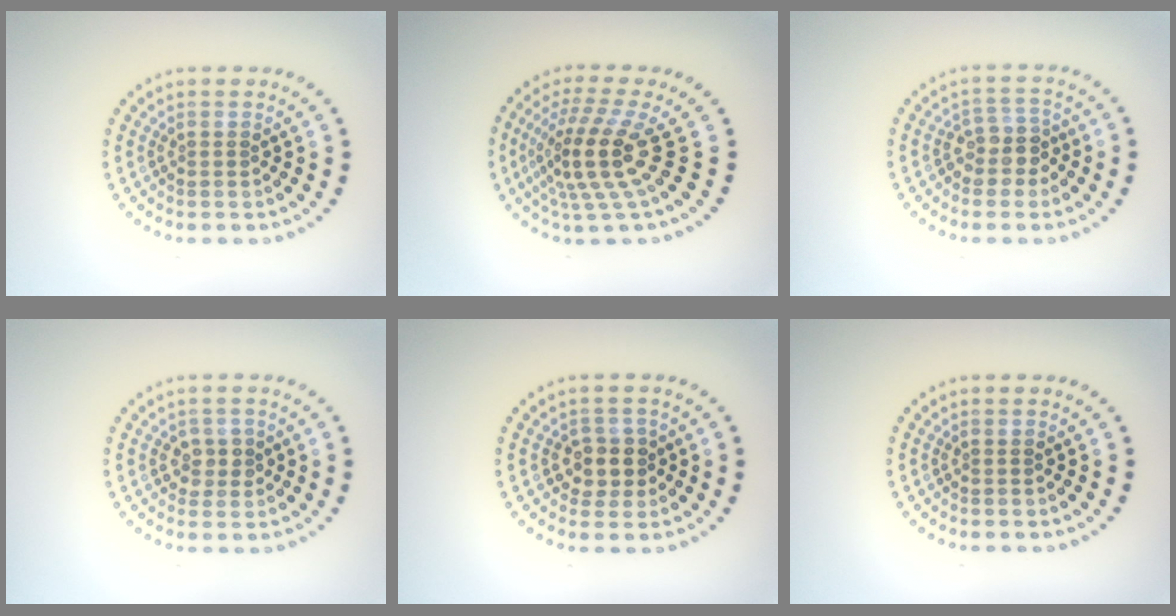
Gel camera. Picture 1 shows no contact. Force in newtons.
{"total": 5.1, "press": 3.6, "slide": 3.5}
{"total": 2.5, "press": 2.2, "slide": 1.2}
{"total": 1.8, "press": 1.8, "slide": 0.4}
{"total": 2.5, "press": 2.4, "slide": 0.9}
{"total": 0.0}